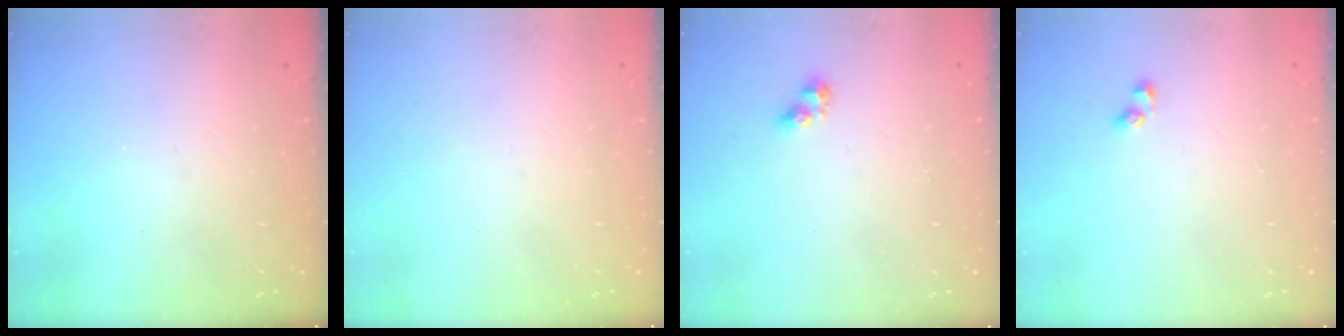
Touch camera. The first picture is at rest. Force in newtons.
{"total": 0.0}
{"total": 5.0, "press": 5.0, "slide": 0.5}
{"total": 3.8, "press": 3.8, "slide": 0.7}